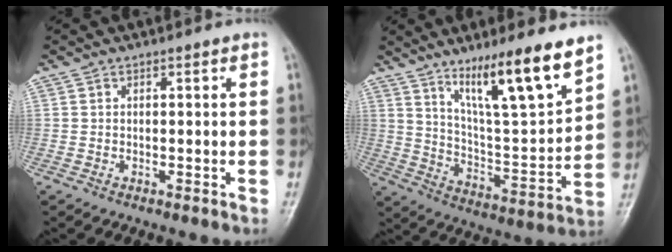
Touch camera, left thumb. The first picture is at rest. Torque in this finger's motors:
{"motor_torque": [0.58, 0.33, 1.49, -1.28, 0.25]}